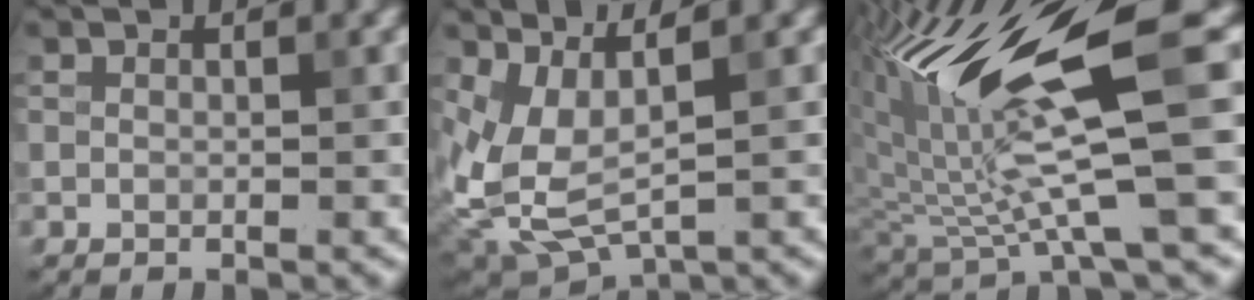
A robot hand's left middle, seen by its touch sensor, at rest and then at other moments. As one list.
[{"total": 5.3, "force": [1.1, 2.3, 4.7], "torque": [-0.121, -0.008, 0.030]}, {"total": 13.6, "force": [4.5, 2.7, 12.6], "torque": [-0.235, 0.008, 0.089]}]